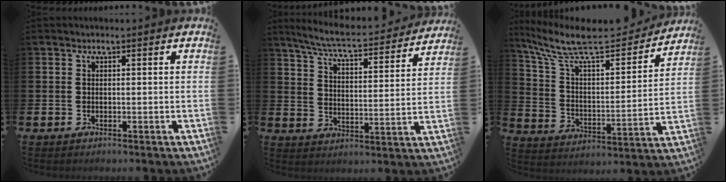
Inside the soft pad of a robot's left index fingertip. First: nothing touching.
{"total": 7.0, "force": [6.5, 0.6, 2.6], "torque": [-0.083, -0.040, 0.111]}
{"total": 11.7, "force": [9.8, 3.2, 5.6], "torque": [-0.149, -0.060, 0.166]}